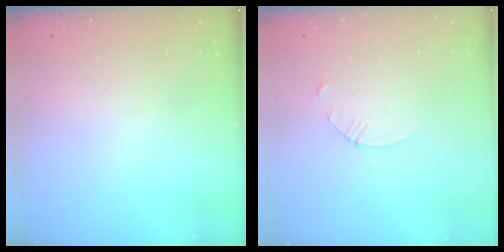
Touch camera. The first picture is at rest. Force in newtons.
{"total": 3.4, "press": 3.3, "slide": 0.3}